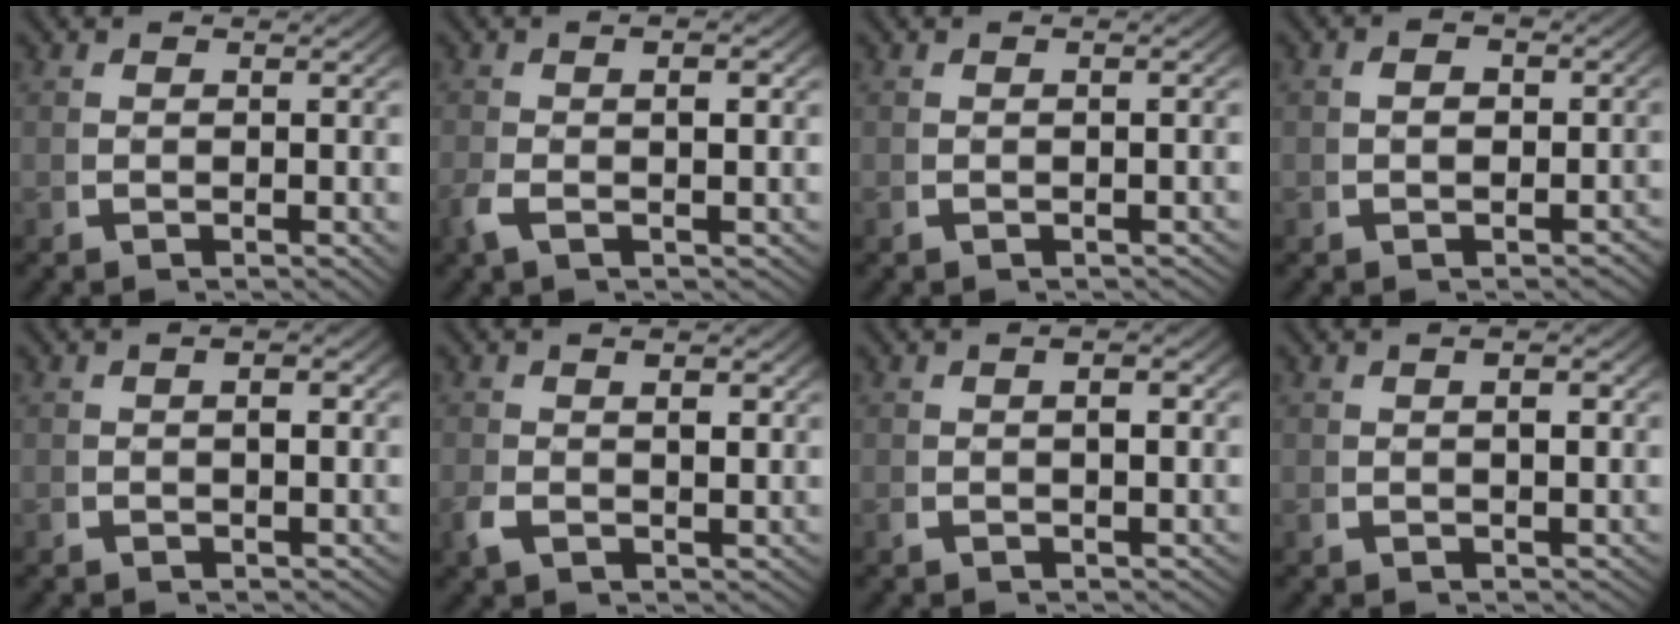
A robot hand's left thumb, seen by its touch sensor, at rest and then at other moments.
{"total": 2.5, "force": [-0.7, 1.1, 2.2], "torque": [-0.052, -0.005, -0.012]}
{"total": 1.0, "force": [-0.8, 0.3, 0.6], "torque": [-0.009, 0.001, -0.012]}
{"total": 2.3, "force": [-1.1, 1.5, 1.3], "torque": [-0.013, -0.007, -0.016]}
{"total": 1.6, "force": [-0.4, 1.0, 1.2], "torque": [-0.019, -0.001, -0.005]}
{"total": 2.5, "force": [-0.2, 1.7, 1.8], "torque": [-0.039, -0.008, 0.001]}
{"total": 1.8, "force": [-0.3, 1.0, 1.5], "torque": [-0.026, -0.001, -0.003]}
{"total": 1.6, "force": [0.0, 1.0, 1.3], "torque": [-0.023, -0.001, 0.002]}